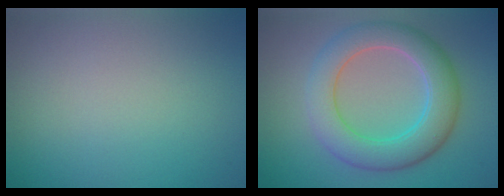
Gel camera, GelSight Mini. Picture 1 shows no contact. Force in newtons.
{"total": 6.3, "press": 6.2, "slide": 0.5}